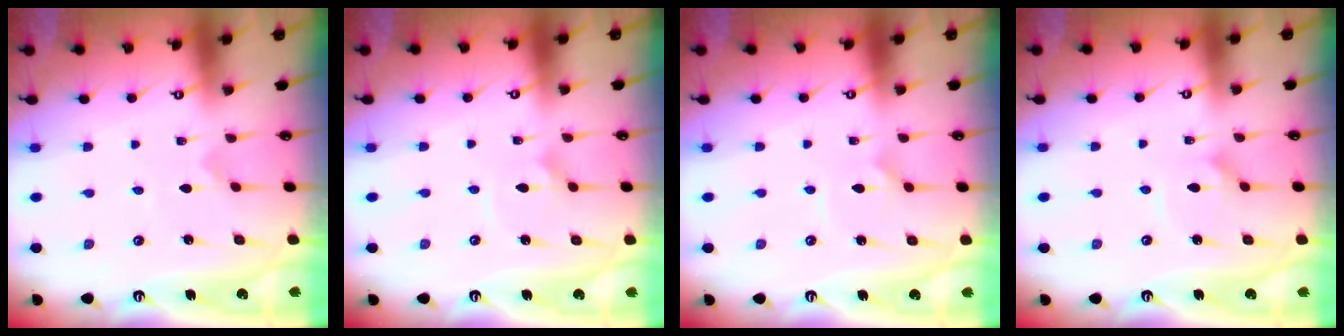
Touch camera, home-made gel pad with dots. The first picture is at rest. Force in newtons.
{"total": 2.3, "press": 2.3, "slide": 0.3}
{"total": 2.1, "press": 2.1, "slide": 0.5}
{"total": 3.3, "press": 3.3, "slide": 0.2}